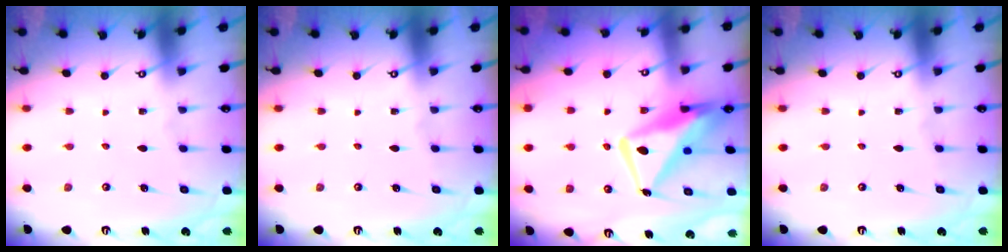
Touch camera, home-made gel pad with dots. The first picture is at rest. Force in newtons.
{"total": 0.0}
{"total": 15.5, "press": 15.4, "slide": 1.7}
{"total": 0.0}